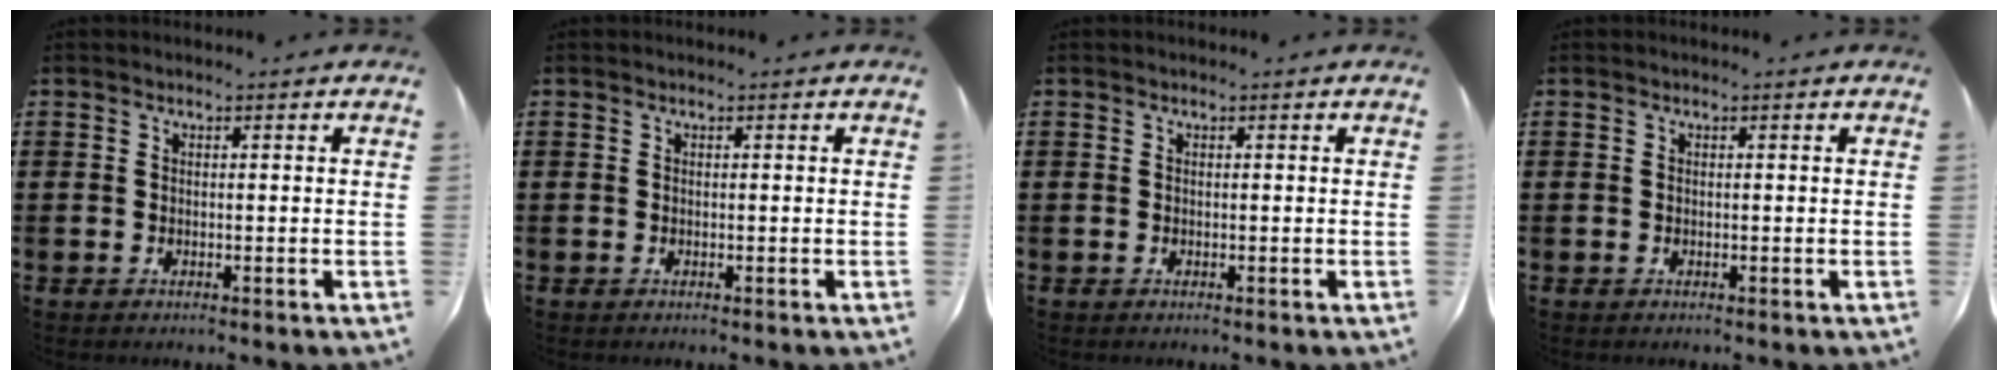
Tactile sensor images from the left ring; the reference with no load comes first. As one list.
[{"total": 0.0}, {"total": 0.0}, {"total": 0.0}]